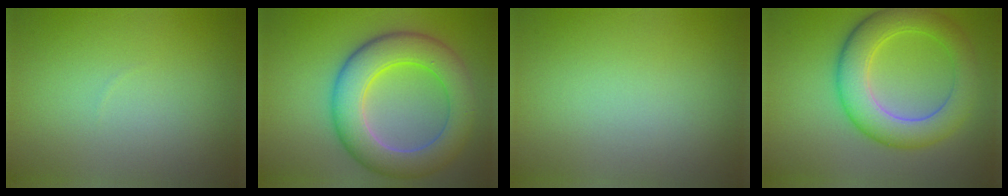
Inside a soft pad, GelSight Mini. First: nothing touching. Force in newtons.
{"total": 8.1, "press": 8.1, "slide": 0.3}
{"total": 0.0}
{"total": 6.6, "press": 6.6, "slide": 0.1}